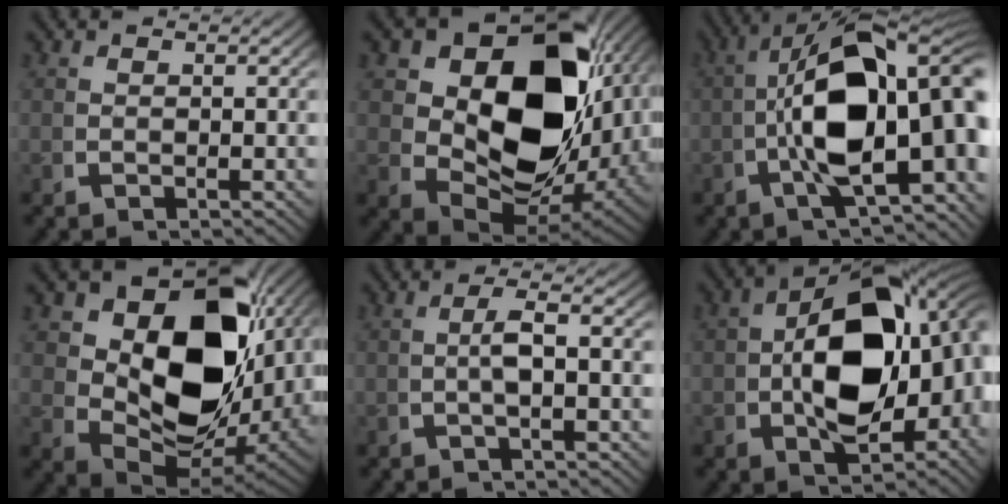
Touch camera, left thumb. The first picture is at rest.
{"total": 22.3, "force": [2.0, 14.3, 17.0], "torque": [-0.293, -0.072, 0.060]}
{"total": 18.0, "force": [-0.5, 9.8, 15.1], "torque": [-0.253, -0.039, 0.008]}
{"total": 20.2, "force": [1.7, 12.7, 15.6], "torque": [-0.267, -0.071, 0.058]}
{"total": 3.0, "force": [-0.3, 0.5, 2.9], "torque": [-0.066, 0.003, -0.006]}
{"total": 16.7, "force": [-0.4, 10.5, 13.0], "torque": [-0.217, -0.031, 0.009]}